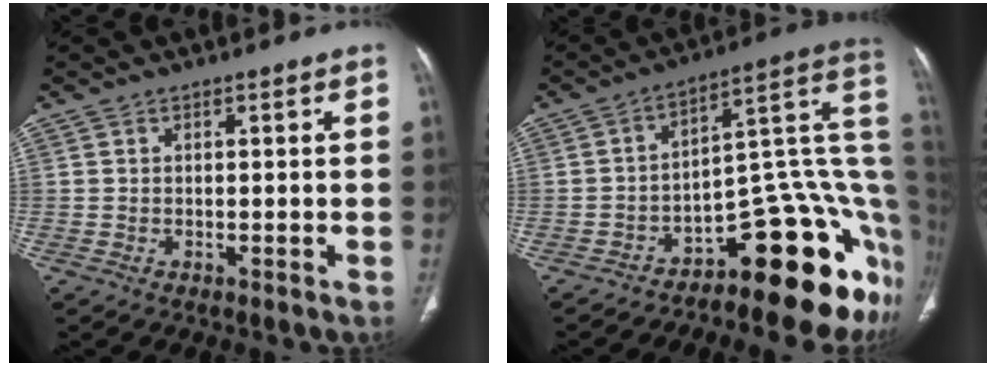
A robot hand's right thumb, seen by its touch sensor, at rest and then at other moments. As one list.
[{"total": 22.1, "force": [-10.2, 8.4, 17.7], "torque": [-0.111, 0.116, -0.140]}]